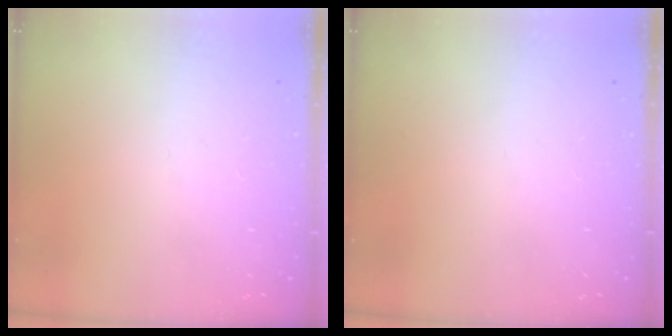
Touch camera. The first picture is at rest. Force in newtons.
{"total": 0.0}